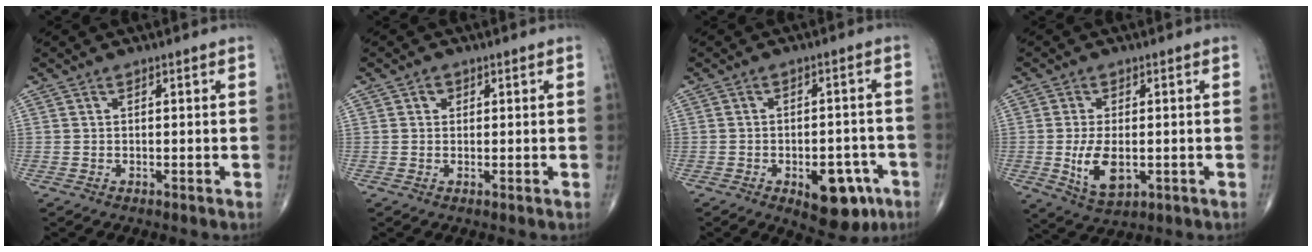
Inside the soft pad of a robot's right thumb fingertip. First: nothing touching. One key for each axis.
{"total": 1.3, "fx": 0.5, "fy": 1.1, "fz": 0.5, "tx": 0.001, "ty": 0.000, "tz": 0.004}
{"total": 10.7, "fx": -4.9, "fy": 5.5, "fz": 7.7, "tx": -0.067, "ty": 0.027, "tz": -0.054}
{"total": 7.8, "fx": -1.2, "fy": 4.1, "fz": 6.5, "tx": -0.115, "ty": -0.010, "tz": -0.012}